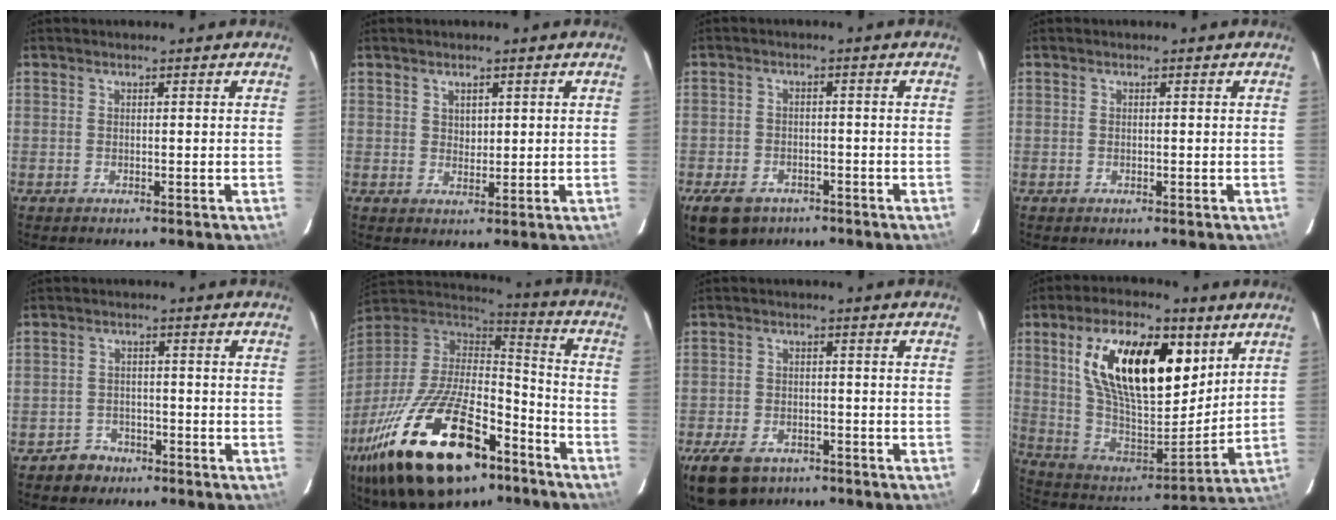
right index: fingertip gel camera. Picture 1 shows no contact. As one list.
[{"total": 2.3, "force": [1.2, 1.6, 0.9], "torque": [-0.009, 0.003, 0.024]}, {"total": 9.7, "force": [-6.2, 6.2, 4.2], "torque": [-0.109, -0.002, -0.096]}, {"total": 0.0}, {"total": 4.4, "force": [-3.0, 3.3, 0.2], "torque": [-0.018, 0.016, -0.045]}, {"total": 33.4, "force": [-19.5, 15.0, 22.6], "torque": [-0.437, -0.033, -0.301]}, {"total": 11.6, "force": [-7.7, 6.9, 5.4], "torque": [-0.141, -0.008, -0.125]}, {"total": 24.5, "force": [9.8, 11.4, 19.3], "torque": [-0.361, 0.014, 0.180]}]